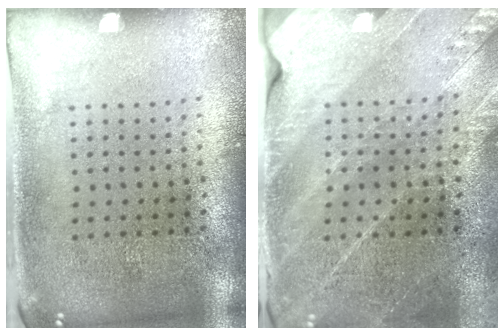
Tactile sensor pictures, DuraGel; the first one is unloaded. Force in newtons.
{"total": 2.6, "press": 2.5, "slide": 0.4}